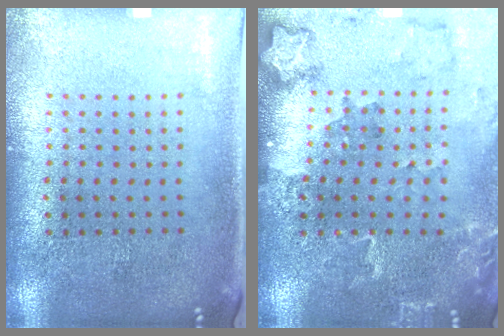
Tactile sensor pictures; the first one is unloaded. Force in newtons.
{"total": 1.8, "press": 1.8, "slide": 0.2}